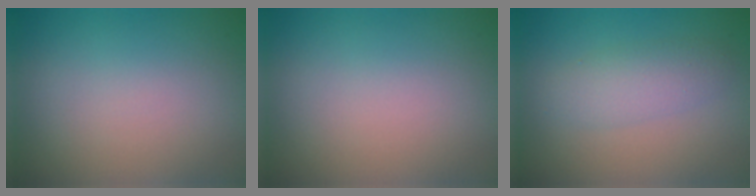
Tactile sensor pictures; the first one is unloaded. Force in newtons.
{"total": 0.0}
{"total": 2.7, "press": 2.7, "slide": 0.1}